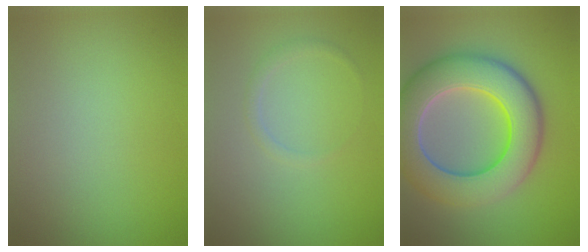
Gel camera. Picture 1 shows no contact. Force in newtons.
{"total": 0.9, "press": 0.9, "slide": 0.1}
{"total": 10.8, "press": 10.8, "slide": 0.7}